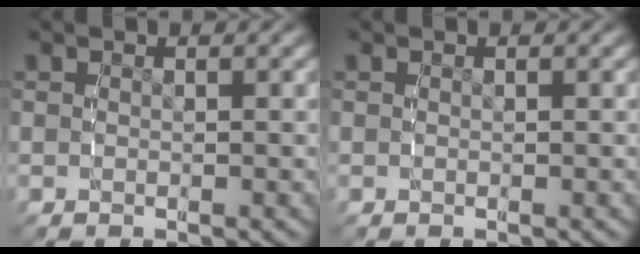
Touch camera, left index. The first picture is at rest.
{"total": 0.0}